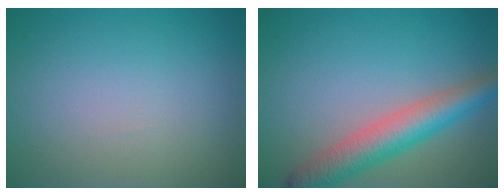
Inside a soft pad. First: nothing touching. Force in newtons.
{"total": 5.6, "press": 5.6, "slide": 0.1}